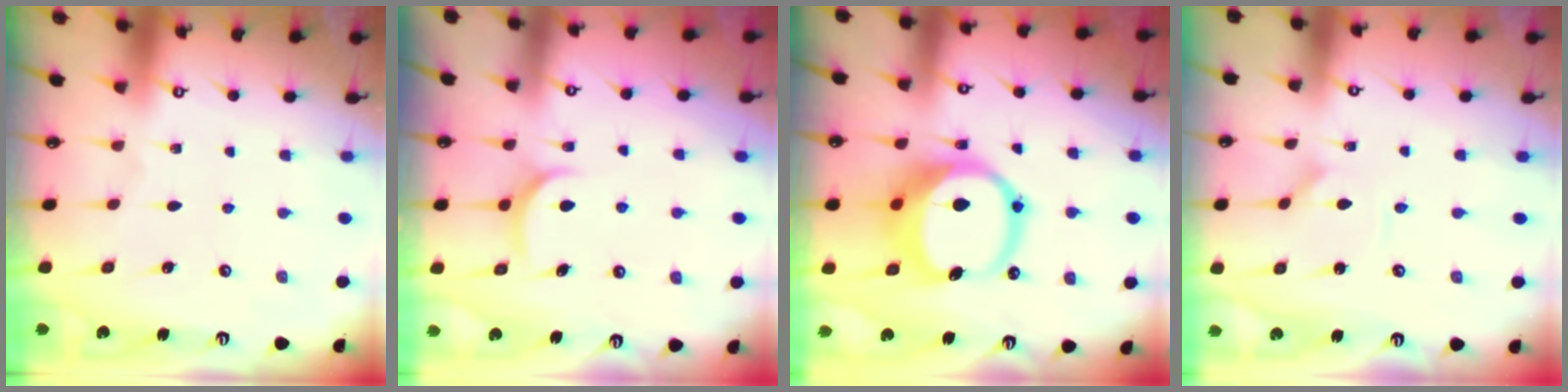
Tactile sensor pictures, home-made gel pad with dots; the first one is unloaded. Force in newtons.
{"total": 7.2, "press": 7.2, "slide": 0.5}
{"total": 14.2, "press": 14.1, "slide": 2.0}
{"total": 1.2, "press": 1.1, "slide": 0.2}